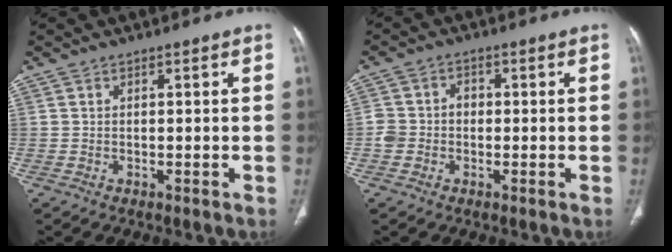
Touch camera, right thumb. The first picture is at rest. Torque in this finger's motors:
{"motor_torque": [0.44, 0.35, 0.67, 0.18, 0.00]}